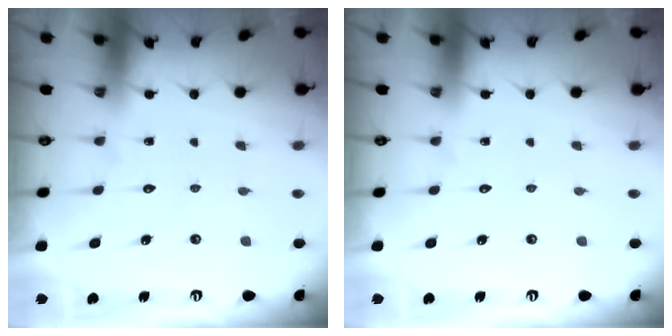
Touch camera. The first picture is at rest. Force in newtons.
{"total": 0.0}